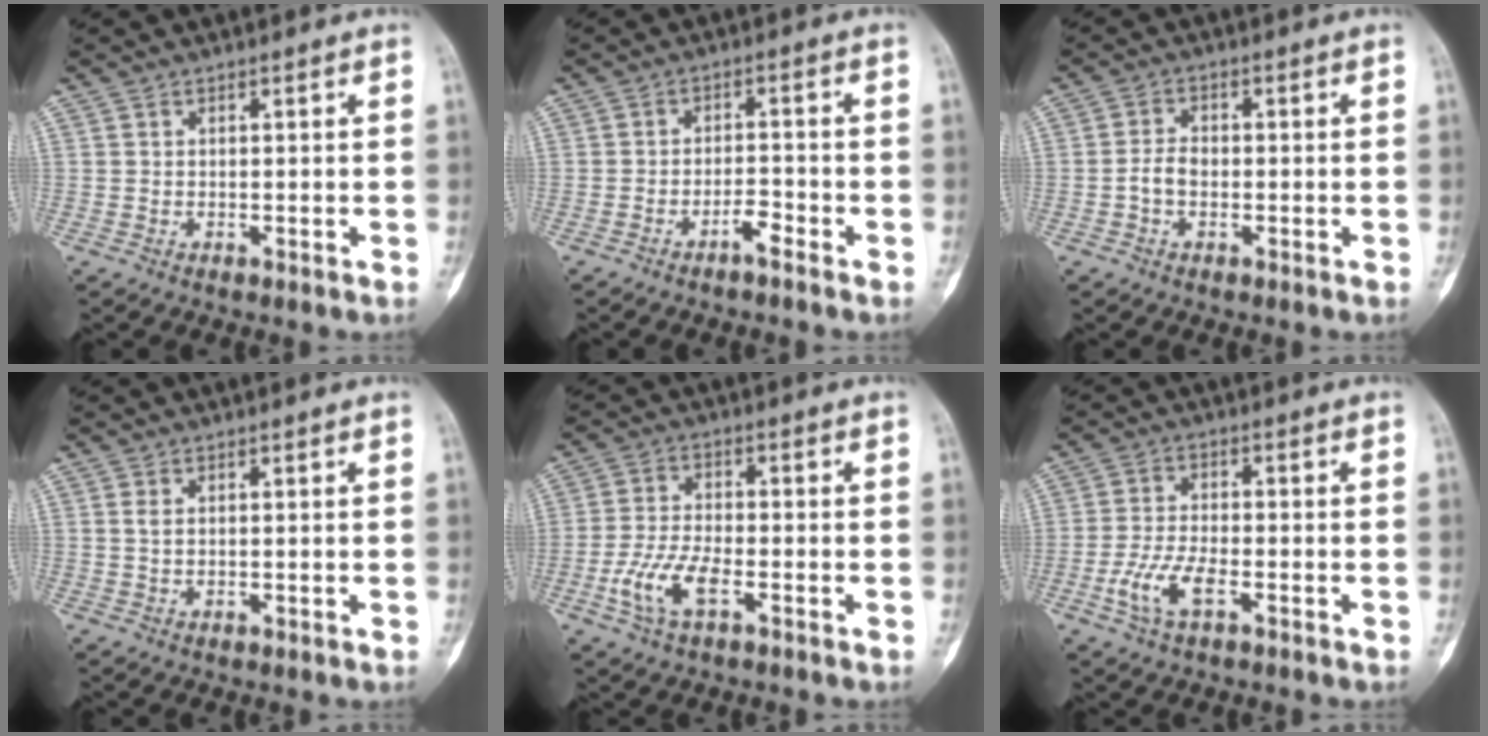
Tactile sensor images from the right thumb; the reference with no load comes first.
{"total": 3.0, "force": [-2.1, 0.8, 2.0], "torque": [-0.029, 0.021, -0.039]}
{"total": 3.3, "force": [-0.9, 2.2, 2.4], "torque": [-0.044, 0.013, -0.021]}
{"total": 1.4, "force": [0.4, 0.7, 1.1], "torque": [-0.028, 0.002, 0.011]}
{"total": 8.0, "force": [-3.2, 3.4, 6.5], "torque": [-0.144, 0.012, -0.062]}
{"total": 7.0, "force": [-2.8, 2.9, 5.6], "torque": [-0.124, 0.011, -0.056]}